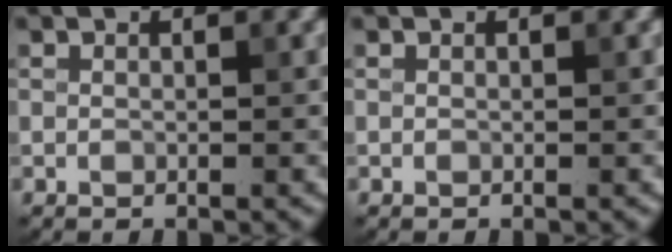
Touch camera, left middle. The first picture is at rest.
{"total": 0.0}